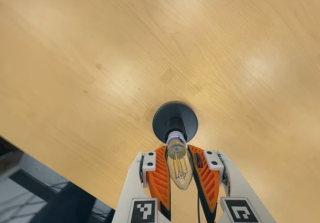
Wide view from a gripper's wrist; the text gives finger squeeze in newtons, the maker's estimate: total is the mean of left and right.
{"total": 18.6, "left": 16.6, "right": 20.5}